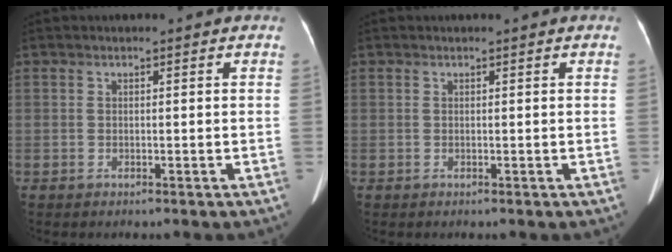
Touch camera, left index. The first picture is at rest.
{"total": 0.0}